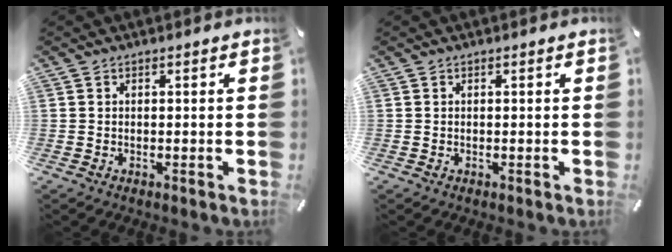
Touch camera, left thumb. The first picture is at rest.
{"total": 0.0}